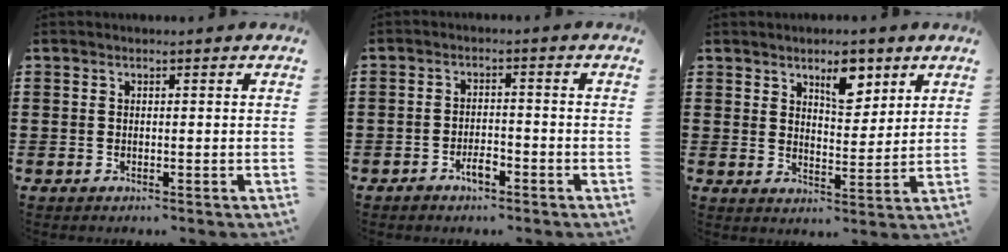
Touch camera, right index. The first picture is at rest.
{"total": 2.8, "force": [-2.0, 1.1, 1.7], "torque": [-0.031, 0.005, -0.039]}
{"total": 6.2, "force": [3.9, 2.7, 3.9], "torque": [-0.047, -0.007, 0.062]}